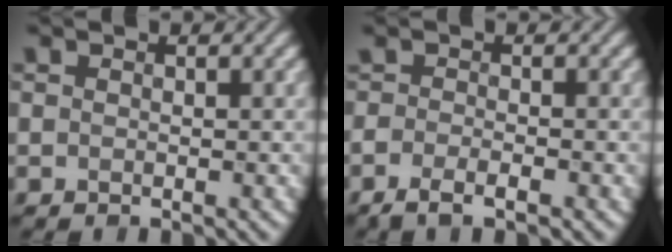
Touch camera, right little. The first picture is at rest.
{"total": 2.4, "force": [-1.5, 0.5, 1.8], "torque": [-0.029, -0.008, -0.031]}